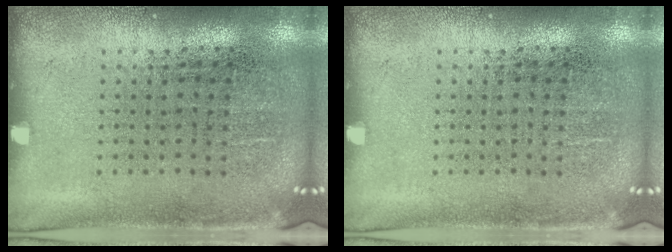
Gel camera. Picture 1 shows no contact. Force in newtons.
{"total": 0.0}